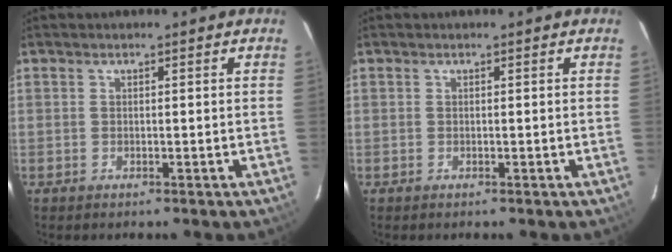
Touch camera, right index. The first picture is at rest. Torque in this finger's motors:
{"motor_torque": [0.00, 0.00, 0.00, 0.00]}